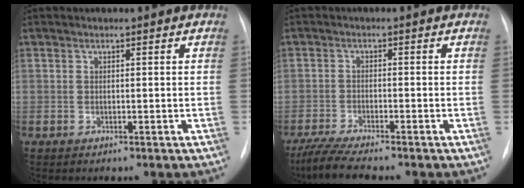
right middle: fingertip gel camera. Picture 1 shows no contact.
{"total": 6.5, "force": [-5.5, 0.0, 3.5], "torque": [-0.064, -0.023, -0.096]}